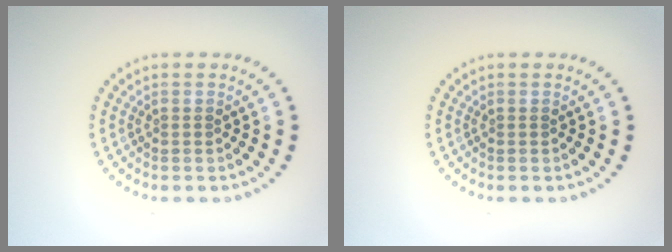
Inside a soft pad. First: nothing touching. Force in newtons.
{"total": 0.0}